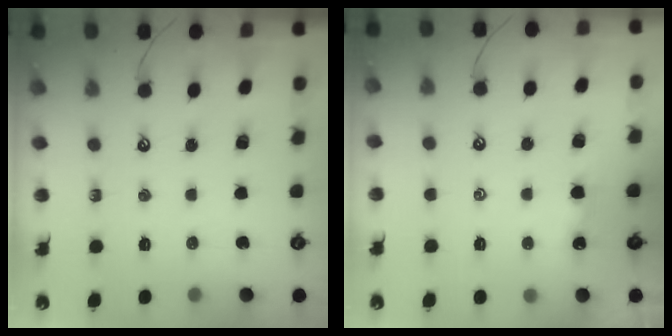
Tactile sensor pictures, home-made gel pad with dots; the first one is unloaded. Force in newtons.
{"total": 2.1, "press": 2.1, "slide": 0.2}